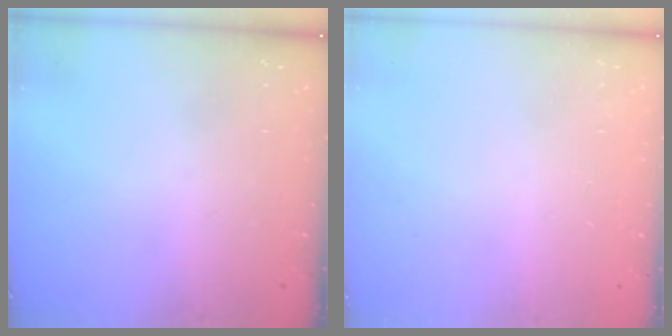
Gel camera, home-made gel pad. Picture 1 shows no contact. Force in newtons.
{"total": 2.6, "press": 2.6, "slide": 0.2}